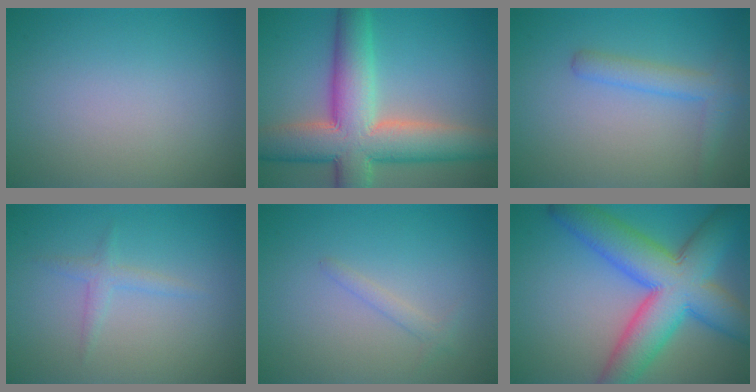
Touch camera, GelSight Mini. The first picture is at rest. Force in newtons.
{"total": 10.9, "press": 10.9, "slide": 0.6}
{"total": 2.5, "press": 2.5, "slide": 0.0}
{"total": 0.7, "press": 0.6, "slide": 0.1}
{"total": 1.1, "press": 1.1, "slide": 0.1}
{"total": 11.0, "press": 11.0, "slide": 0.3}